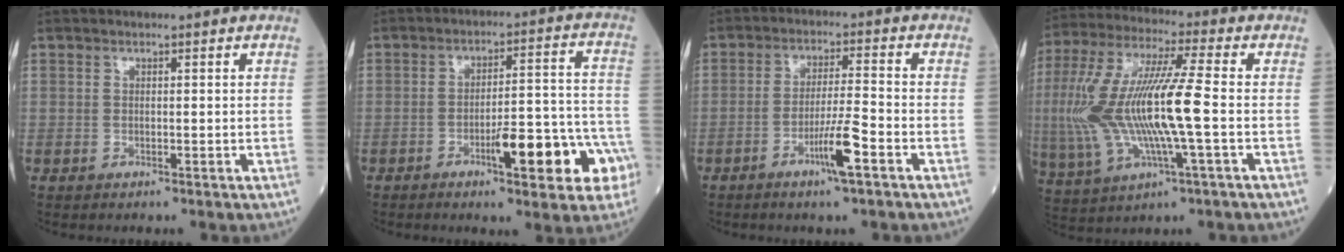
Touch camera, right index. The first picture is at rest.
{"total": 12.4, "force": [-5.2, 2.5, 11.0], "torque": [-0.143, 0.024, -0.065]}
{"total": 6.2, "force": [-3.1, -0.3, 5.4], "torque": [-0.101, -0.005, -0.055]}
{"total": 16.8, "force": [-1.3, 2.3, 16.6], "torque": [-0.363, 0.007, -0.021]}